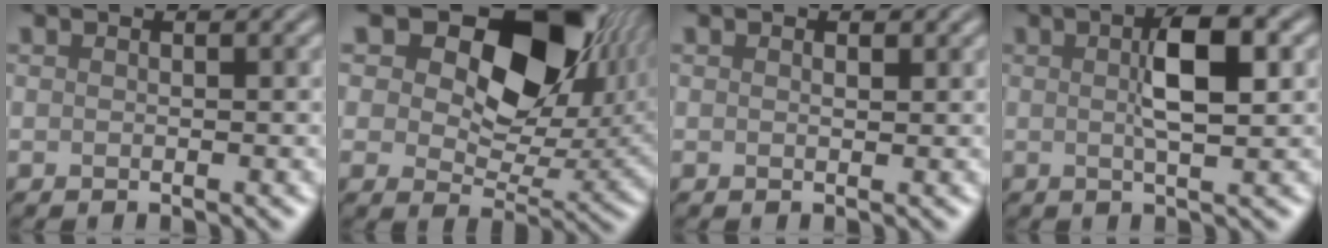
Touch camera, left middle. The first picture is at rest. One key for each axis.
{"total": 14.4, "fx": 6.4, "fy": 8.5, "fz": 9.8, "tx": -0.136, "ty": 0.003, "tz": 0.099}
{"total": 0.7, "fx": 0.4, "fy": 0.4, "fz": 0.5, "tx": -0.005, "ty": -0.003, "tz": 0.005}
{"total": 4.8, "fx": 0.9, "fy": 1.2, "fz": 4.6, "tx": -0.080, "ty": 0.008, "tz": 0.012}